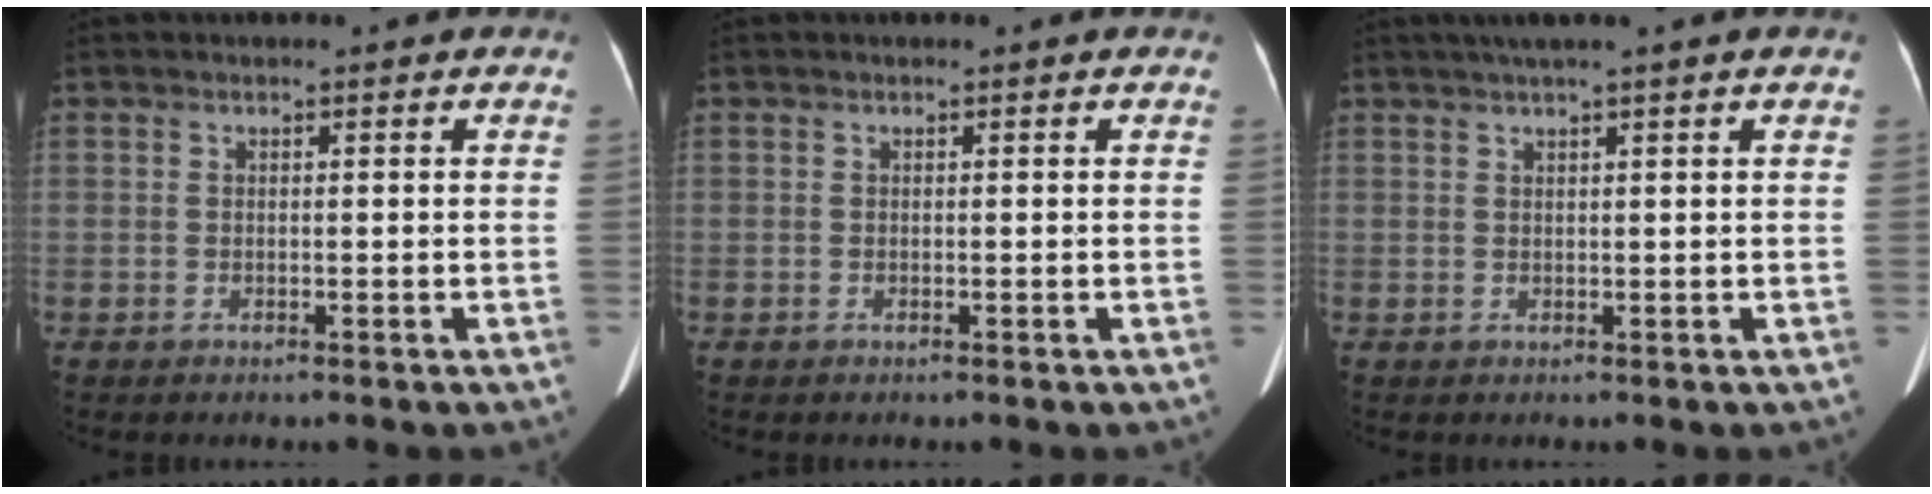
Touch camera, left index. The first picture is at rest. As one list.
[{"total": 0.0}, {"total": 3.7, "force": [2.6, -0.9, 2.5], "torque": [-0.043, 0.019, 0.048]}]